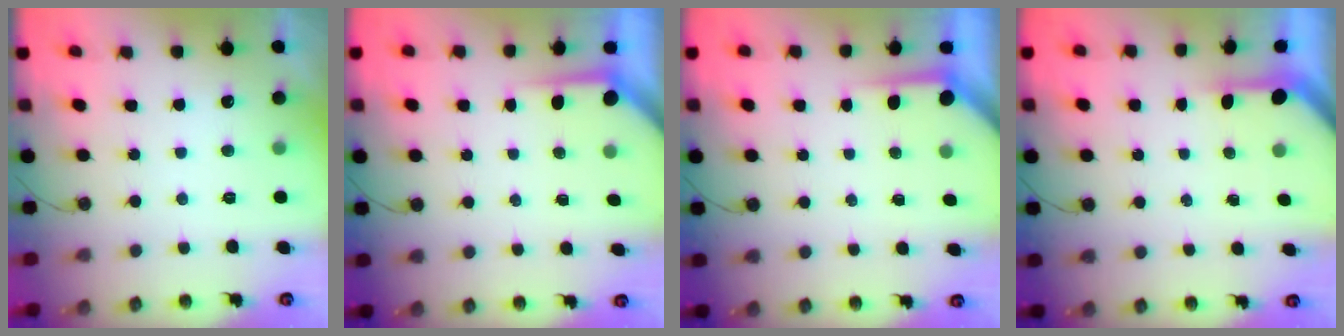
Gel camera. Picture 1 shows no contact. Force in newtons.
{"total": 3.8, "press": 3.7, "slide": 0.4}
{"total": 3.7, "press": 3.7, "slide": 0.4}
{"total": 3.1, "press": 3.1, "slide": 0.3}